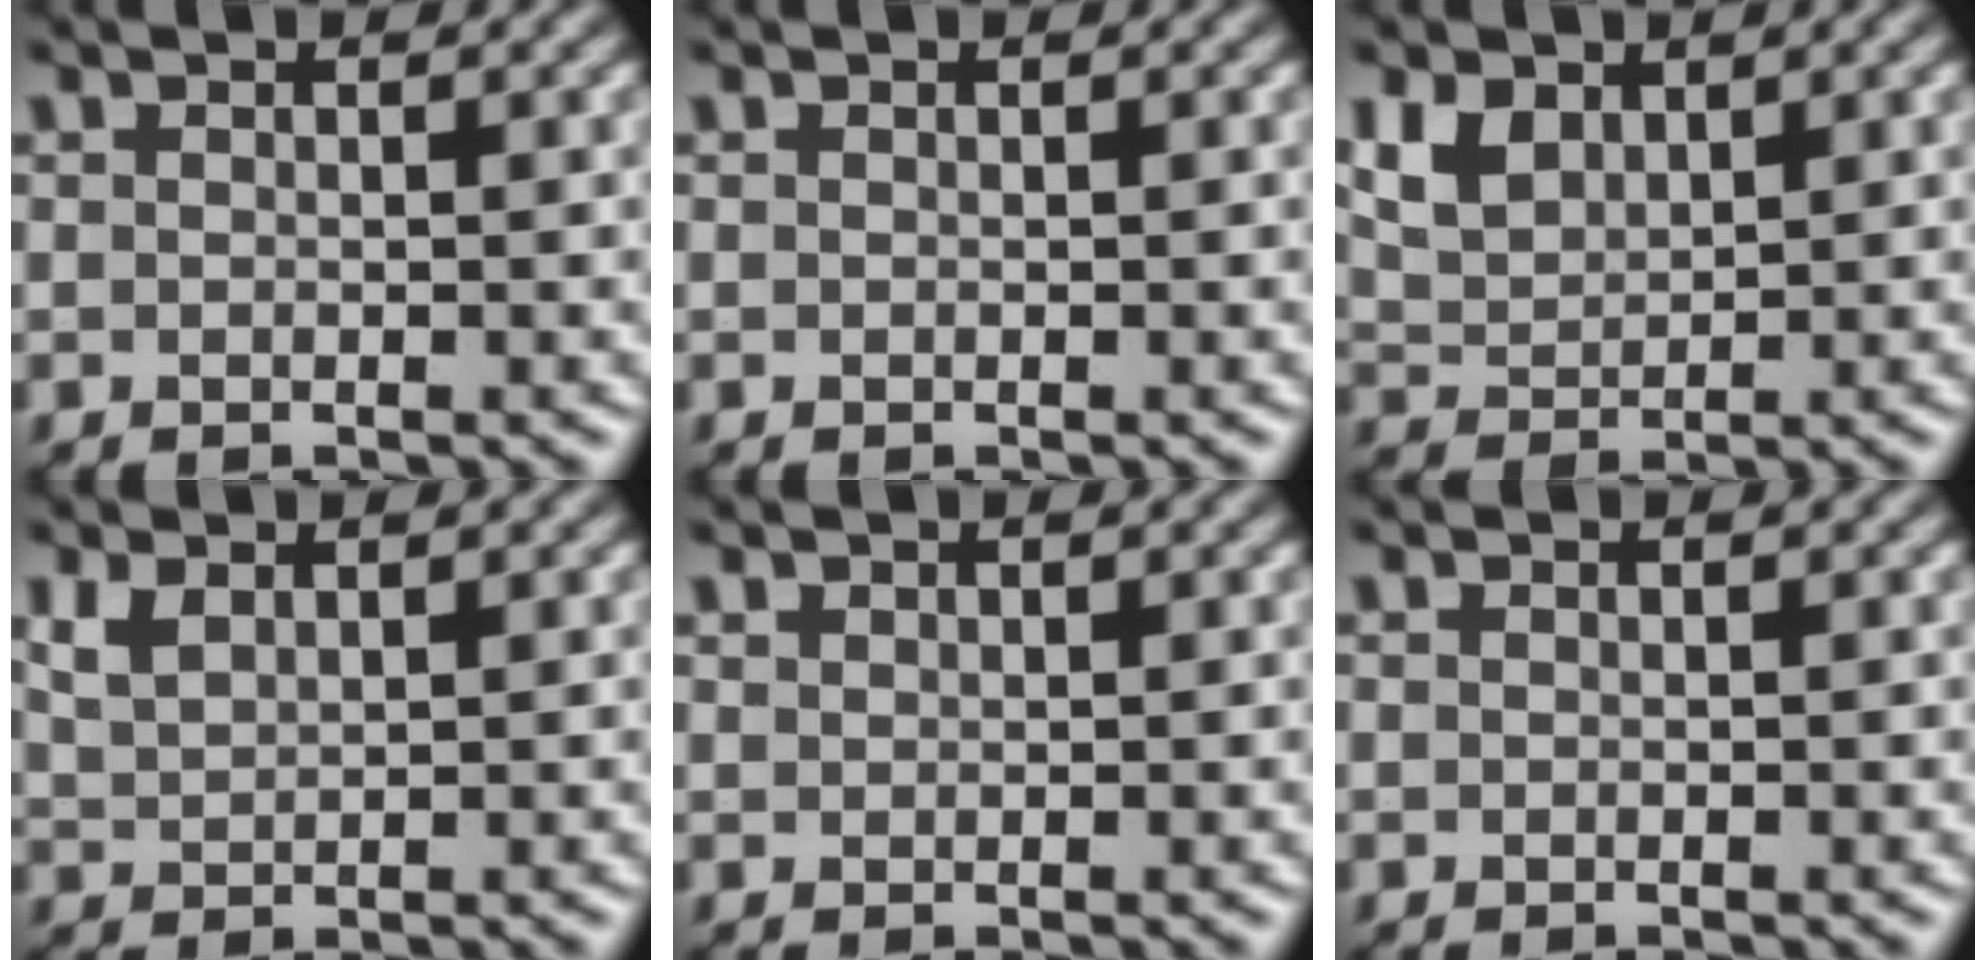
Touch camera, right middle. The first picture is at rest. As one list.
[{"total": 0.0}, {"total": 3.3, "force": [1.8, 2.1, 1.8], "torque": [-0.046, -0.001, 0.040]}, {"total": 1.9, "force": [1.2, 0.9, 1.1], "torque": [-0.030, 0.001, 0.031]}, {"total": 0.5, "force": [0.5, 0.2, 0.0], "torque": [0.000, 0.000, 0.012]}, {"total": 0.0}]